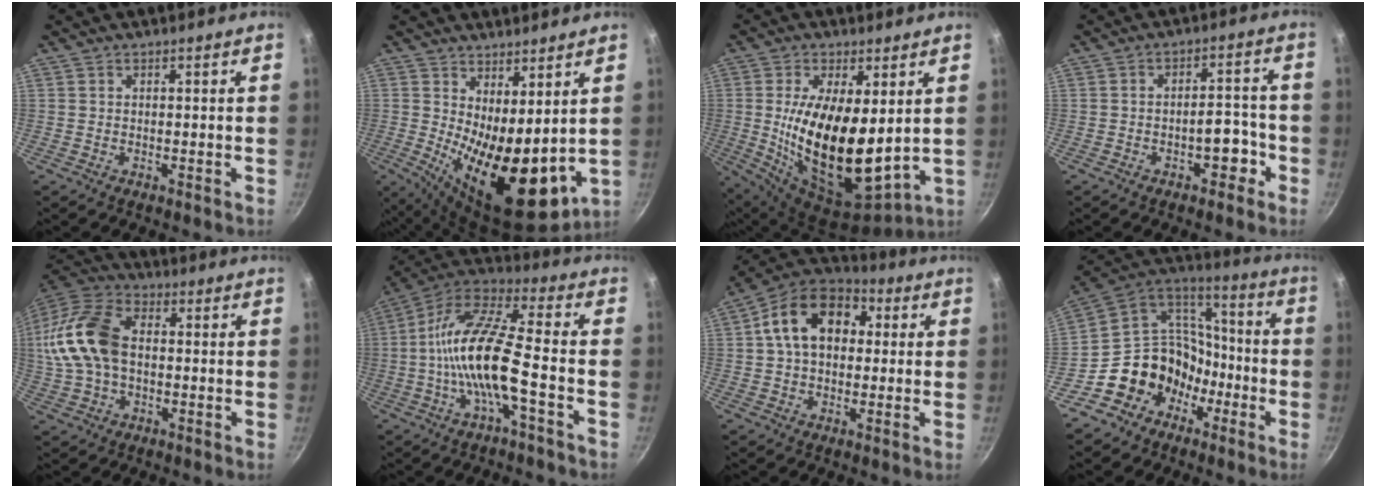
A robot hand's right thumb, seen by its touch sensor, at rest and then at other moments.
{"total": 16.7, "force": [1.9, 7.2, 14.9], "torque": [-0.195, -0.038, 0.048]}
{"total": 19.5, "force": [2.0, 8.9, 17.3], "torque": [-0.307, -0.042, 0.048]}
{"total": 5.6, "force": [-2.6, 2.9, 3.9], "torque": [-0.019, 0.035, -0.032]}
{"total": 18.2, "force": [0.6, 12.0, 13.7], "torque": [-0.281, 0.037, 0.003]}
{"total": 16.2, "force": [-3.5, 4.4, 15.2], "torque": [-0.289, 0.040, -0.084]}
{"total": 15.3, "force": [2.6, 10.7, 10.6], "torque": [-0.143, 0.030, 0.022]}
{"total": 17.2, "force": [-6.8, 14.4, 6.4], "torque": [-0.057, 0.091, -0.113]}